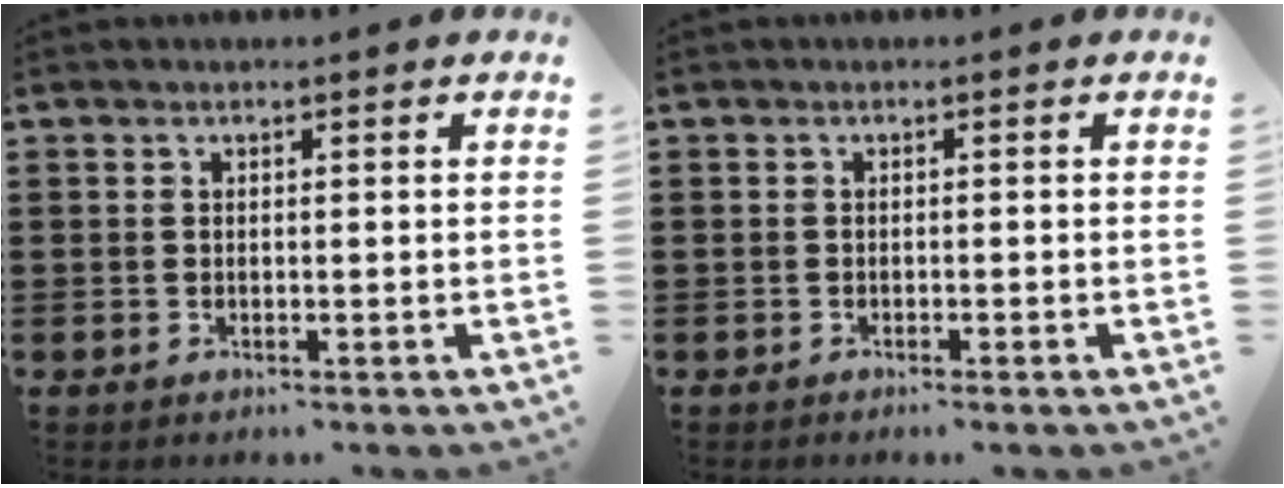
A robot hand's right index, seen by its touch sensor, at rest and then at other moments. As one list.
[{"total": 0.6, "force": [-0.6, -0.1, 0.1], "torque": [-0.005, -0.005, -0.011]}]